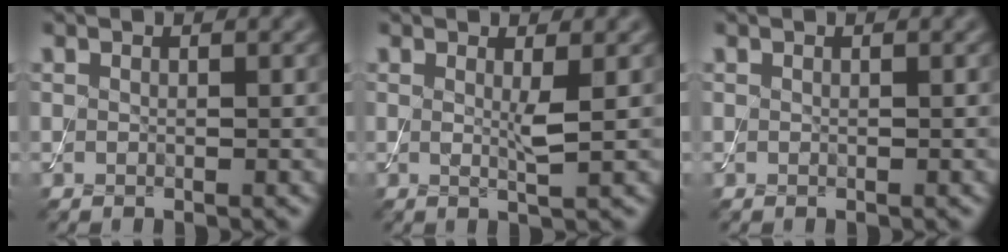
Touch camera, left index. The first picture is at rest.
{"total": 1.6, "force": [0.3, 0.1, 1.6], "torque": [-0.034, -0.007, 0.004]}
{"total": 0.0}